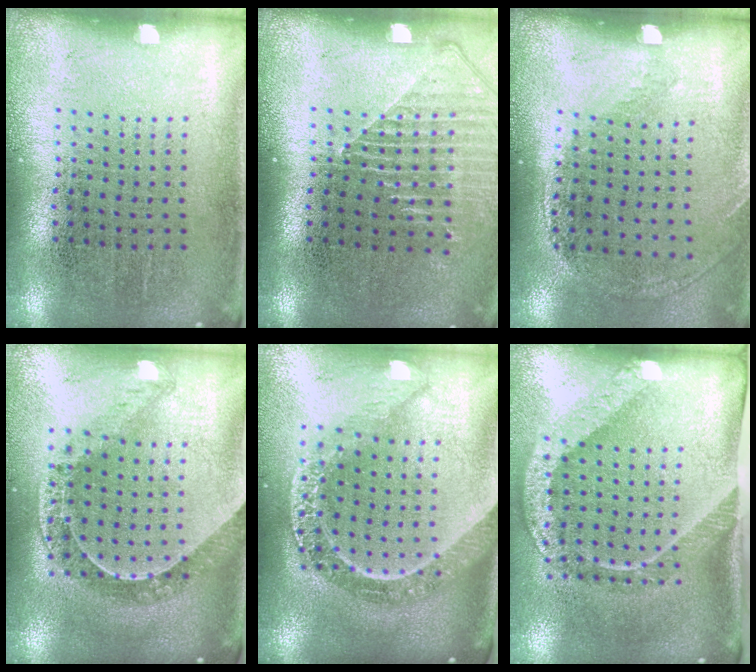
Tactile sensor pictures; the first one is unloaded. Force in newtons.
{"total": 1.3, "press": 1.3, "slide": 0.4}
{"total": 1.2, "press": 1.0, "slide": 0.8}
{"total": 1.1, "press": 1.1, "slide": 0.2}
{"total": 2.7, "press": 2.2, "slide": 1.6}
{"total": 2.1, "press": 1.5, "slide": 1.5}